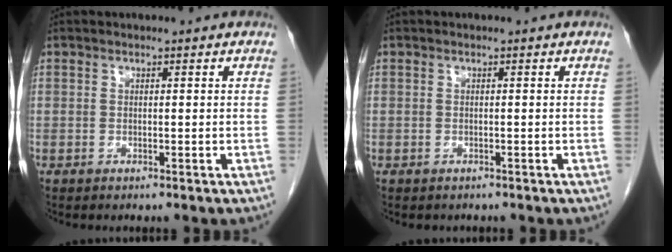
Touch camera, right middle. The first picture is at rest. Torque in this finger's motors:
{"motor_torque": [0.04, -0.02, -0.01, 0.00]}